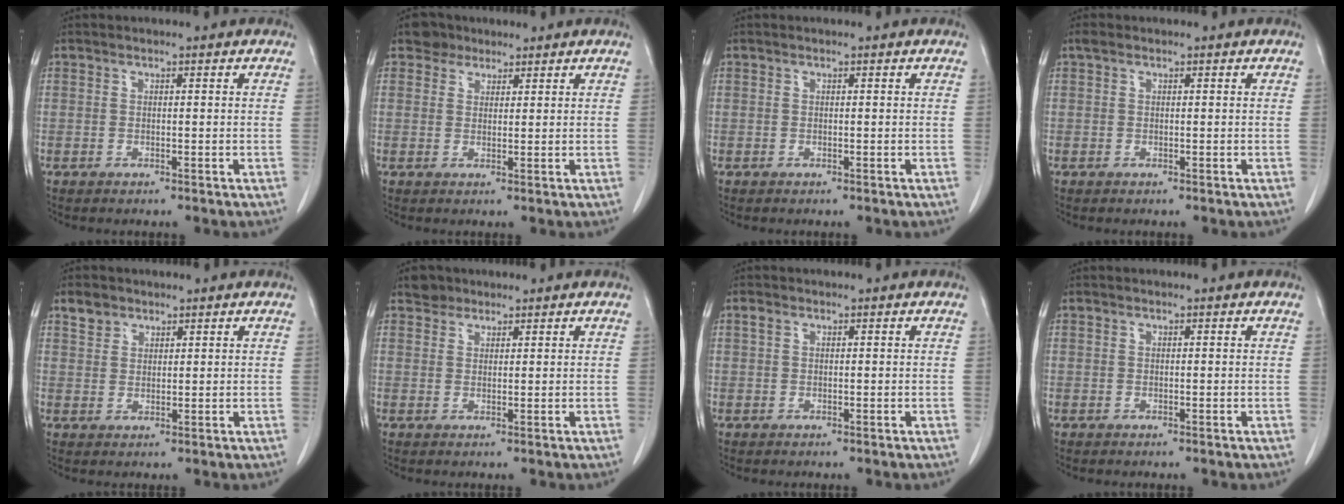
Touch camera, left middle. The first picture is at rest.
{"total": 2.8, "force": [2.1, 1.9, 0.1], "torque": [0.000, 0.010, 0.033]}
{"total": 0.0}
{"total": 0.7, "force": [0.4, 0.5, 0.3], "torque": [-0.005, 0.011, 0.005]}
{"total": 2.8, "force": [2.1, 1.9, 0.5], "torque": [-0.013, 0.010, 0.039]}
{"total": 2.2, "force": [1.7, 1.4, 0.0], "torque": [0.001, 0.008, 0.026]}
{"total": 0.9, "force": [0.4, 0.5, 0.5], "torque": [-0.015, 0.012, 0.008]}
{"total": 0.0}